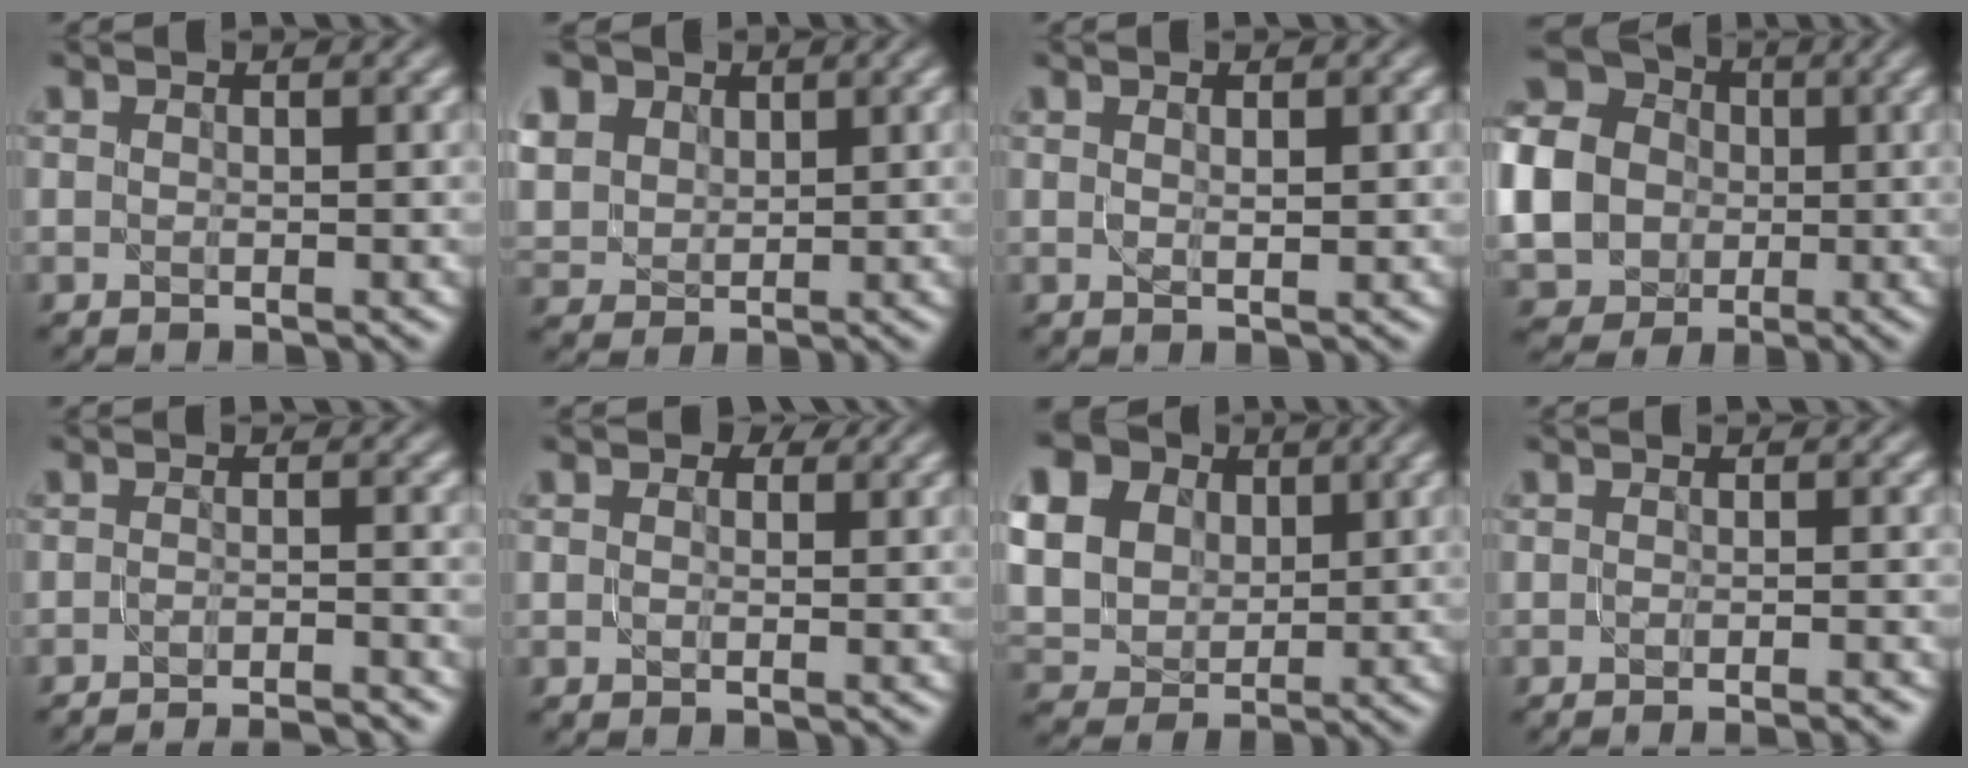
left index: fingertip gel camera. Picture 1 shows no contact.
{"total": 7.6, "force": [4.0, 5.6, 3.3], "torque": [-0.115, 0.017, 0.076]}
{"total": 1.3, "force": [0.5, 0.4, 1.1], "torque": [-0.019, -0.003, 0.008]}
{"total": 11.6, "force": [-0.3, 10.4, 5.0], "torque": [-0.154, 0.003, -0.030]}
{"total": 6.4, "force": [-5.9, 1.1, 2.4], "torque": [-0.016, 0.004, -0.077]}
{"total": 1.3, "force": [0.4, 1.0, 0.8], "torque": [-0.010, -0.005, -0.007]}
{"total": 18.4, "force": [7.2, 15.1, 7.8], "torque": [-0.226, 0.027, 0.112]}
{"total": 3.1, "force": [-2.2, 0.7, 2.1], "torque": [-0.015, 0.006, -0.030]}